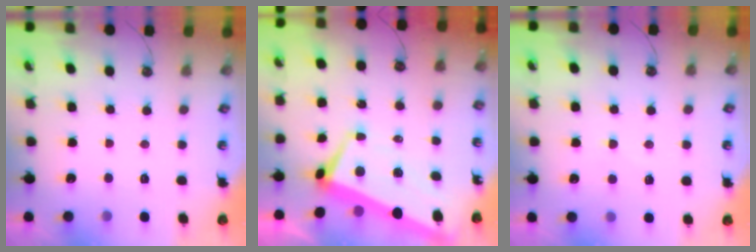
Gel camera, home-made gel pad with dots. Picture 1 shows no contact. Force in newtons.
{"total": 1.6, "press": 0.9, "slide": 1.3}
{"total": 2.9, "press": 2.7, "slide": 1.1}